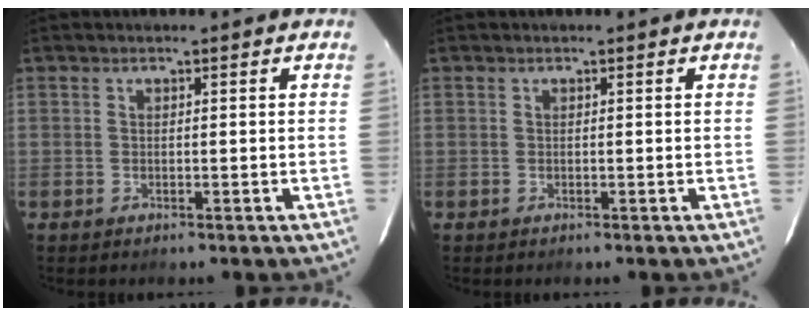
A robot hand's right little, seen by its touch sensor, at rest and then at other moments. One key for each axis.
{"total": 0.0}